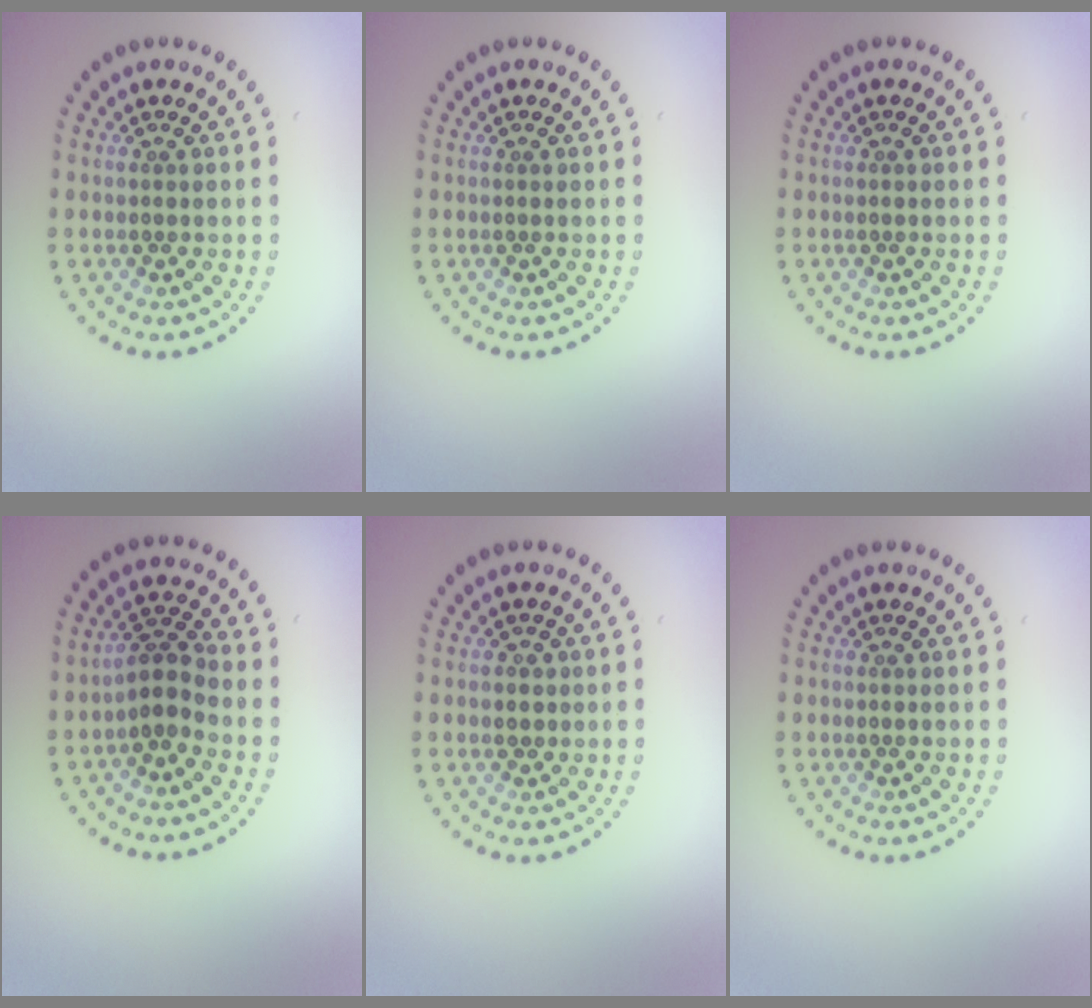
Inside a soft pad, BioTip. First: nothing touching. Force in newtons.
{"total": 0.0}
{"total": 0.0}
{"total": 2.5, "press": 2.0, "slide": 1.5}
{"total": 1.2, "press": 1.0, "slide": 0.6}
{"total": 0.0}